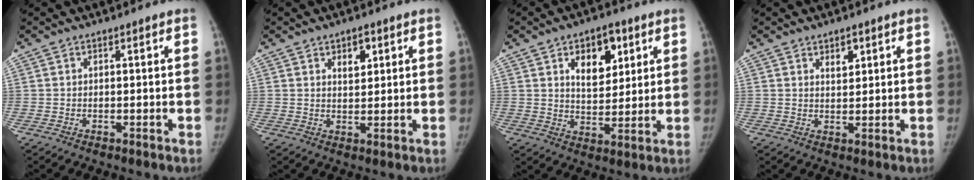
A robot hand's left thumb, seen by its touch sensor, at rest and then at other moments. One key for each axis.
{"total": 4.1, "fx": 1.9, "fy": 2.4, "fz": 2.7, "tx": -0.024, "ty": -0.010, "tz": 0.030}
{"total": 10.4, "fx": 4.5, "fy": 6.3, "fz": 6.9, "tx": -0.065, "ty": -0.020, "tz": 0.069}
{"total": 3.1, "fx": 1.7, "fy": 1.8, "fz": 2.0, "tx": -0.017, "ty": -0.010, "tz": 0.028}